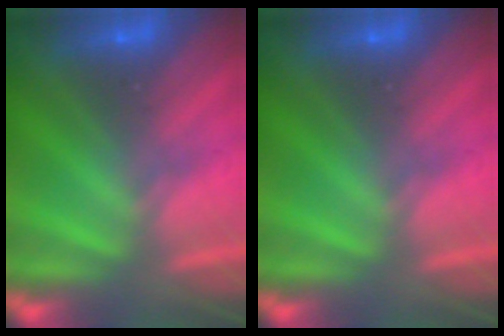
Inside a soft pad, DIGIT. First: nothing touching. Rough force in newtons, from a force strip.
{"total": 0.0}